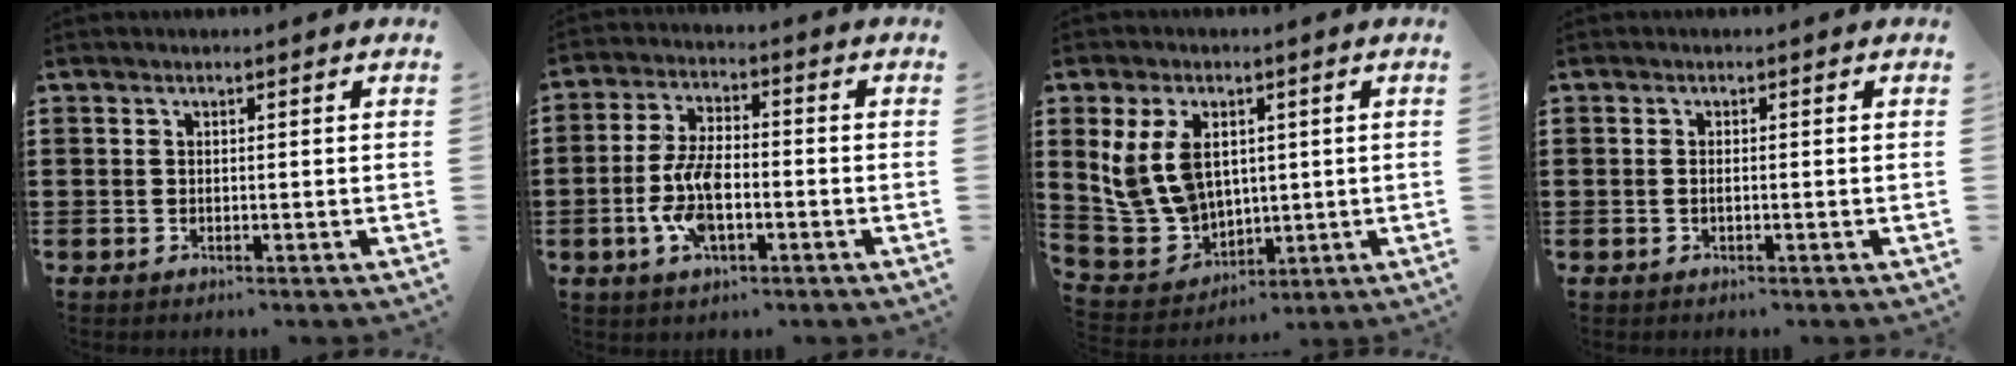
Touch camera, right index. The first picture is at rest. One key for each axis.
{"total": 8.1, "fx": -2.2, "fy": 3.8, "fz": 6.8, "tx": -0.158, "ty": 0.000, "tz": -0.048}
{"total": 11.0, "fx": 2.9, "fy": 7.7, "fz": 7.3, "tx": -0.188, "ty": 0.011, "tz": 0.055}
{"total": 0.6, "fx": -0.2, "fy": 0.1, "fz": 0.6, "tx": -0.012, "ty": -0.004, "tz": -0.002}